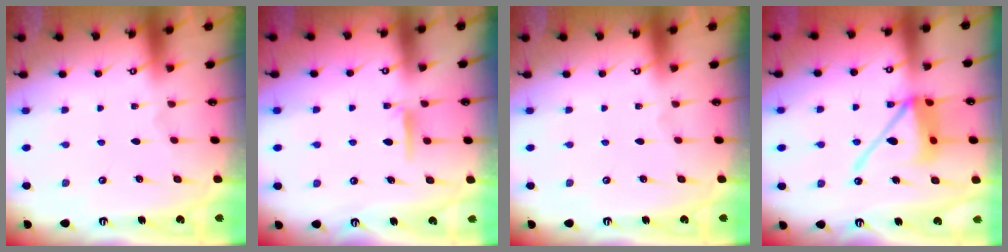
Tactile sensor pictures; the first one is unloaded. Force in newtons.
{"total": 5.2, "press": 5.2, "slide": 0.5}
{"total": 0.0}
{"total": 13.4, "press": 13.3, "slide": 1.8}